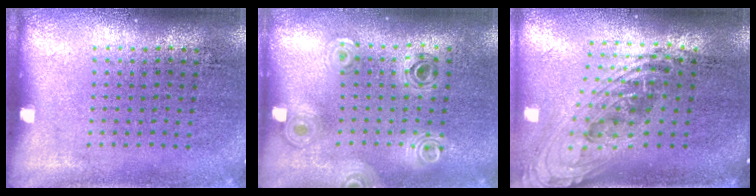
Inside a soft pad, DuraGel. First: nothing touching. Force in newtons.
{"total": 0.9, "press": 0.9, "slide": 0.1}
{"total": 2.2, "press": 1.6, "slide": 1.5}